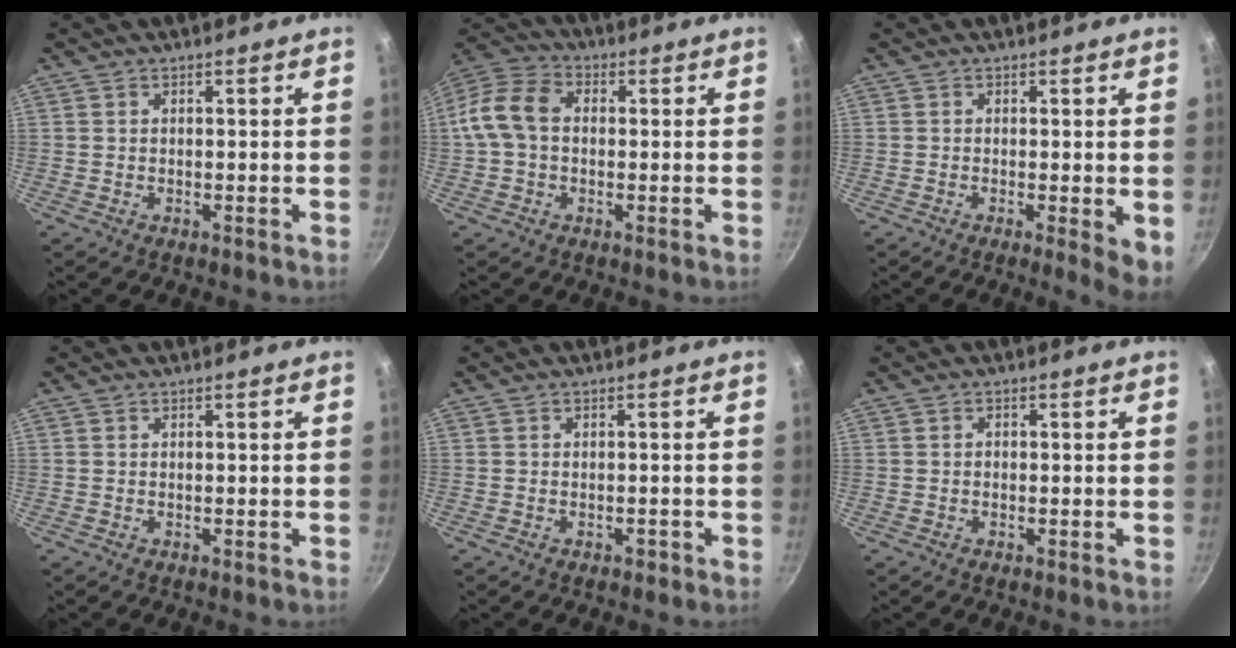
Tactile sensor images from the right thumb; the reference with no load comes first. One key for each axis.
{"total": 10.4, "fx": 0.2, "fy": 7.6, "fz": 7.0, "tx": -0.119, "ty": 0.030, "tz": -0.015}
{"total": 4.4, "fx": -0.5, "fy": 1.2, "fz": 4.2, "tx": -0.049, "ty": -0.009, "tz": -0.007}
{"total": 0.0}
{"total": 0.9, "fx": -0.6, "fy": 0.6, "fz": 0.4, "tx": -0.001, "ty": 0.009, "tz": -0.004}
{"total": 0.8, "fx": -0.2, "fy": 0.6, "fz": 0.4, "tx": -0.008, "ty": 0.005, "tz": -0.004}